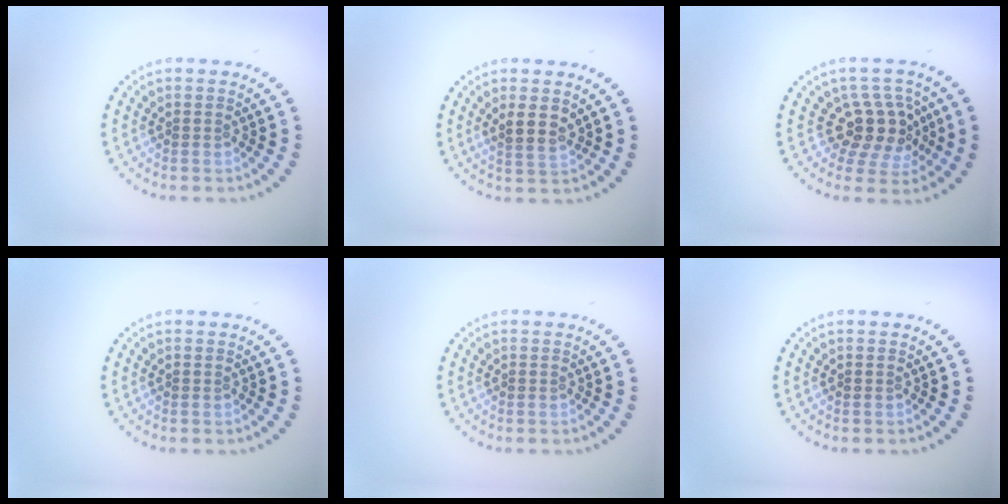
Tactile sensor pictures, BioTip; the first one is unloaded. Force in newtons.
{"total": 2.4, "press": 2.2, "slide": 1.1}
{"total": 4.2, "press": 3.6, "slide": 2.1}
{"total": 0.0}
{"total": 0.0}
{"total": 0.0}